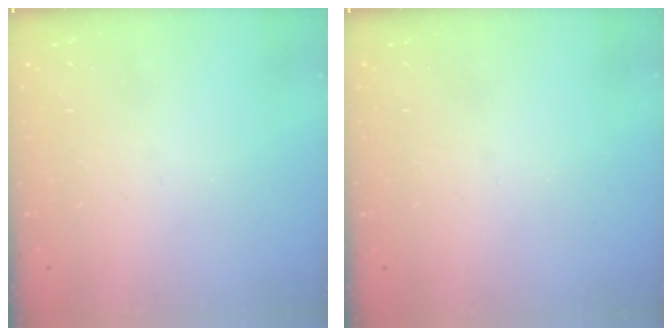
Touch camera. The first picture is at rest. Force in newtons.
{"total": 0.0}